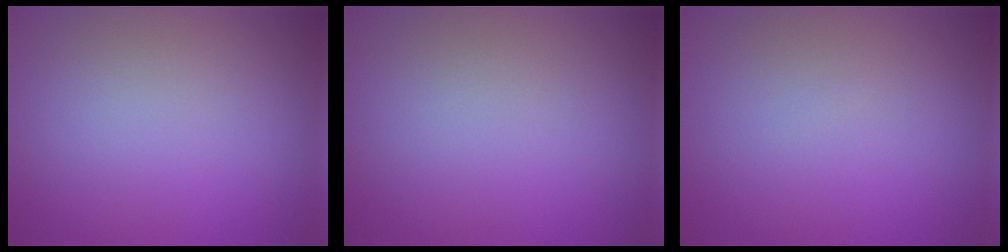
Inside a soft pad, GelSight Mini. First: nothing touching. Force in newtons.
{"total": 0.0}
{"total": 0.0}